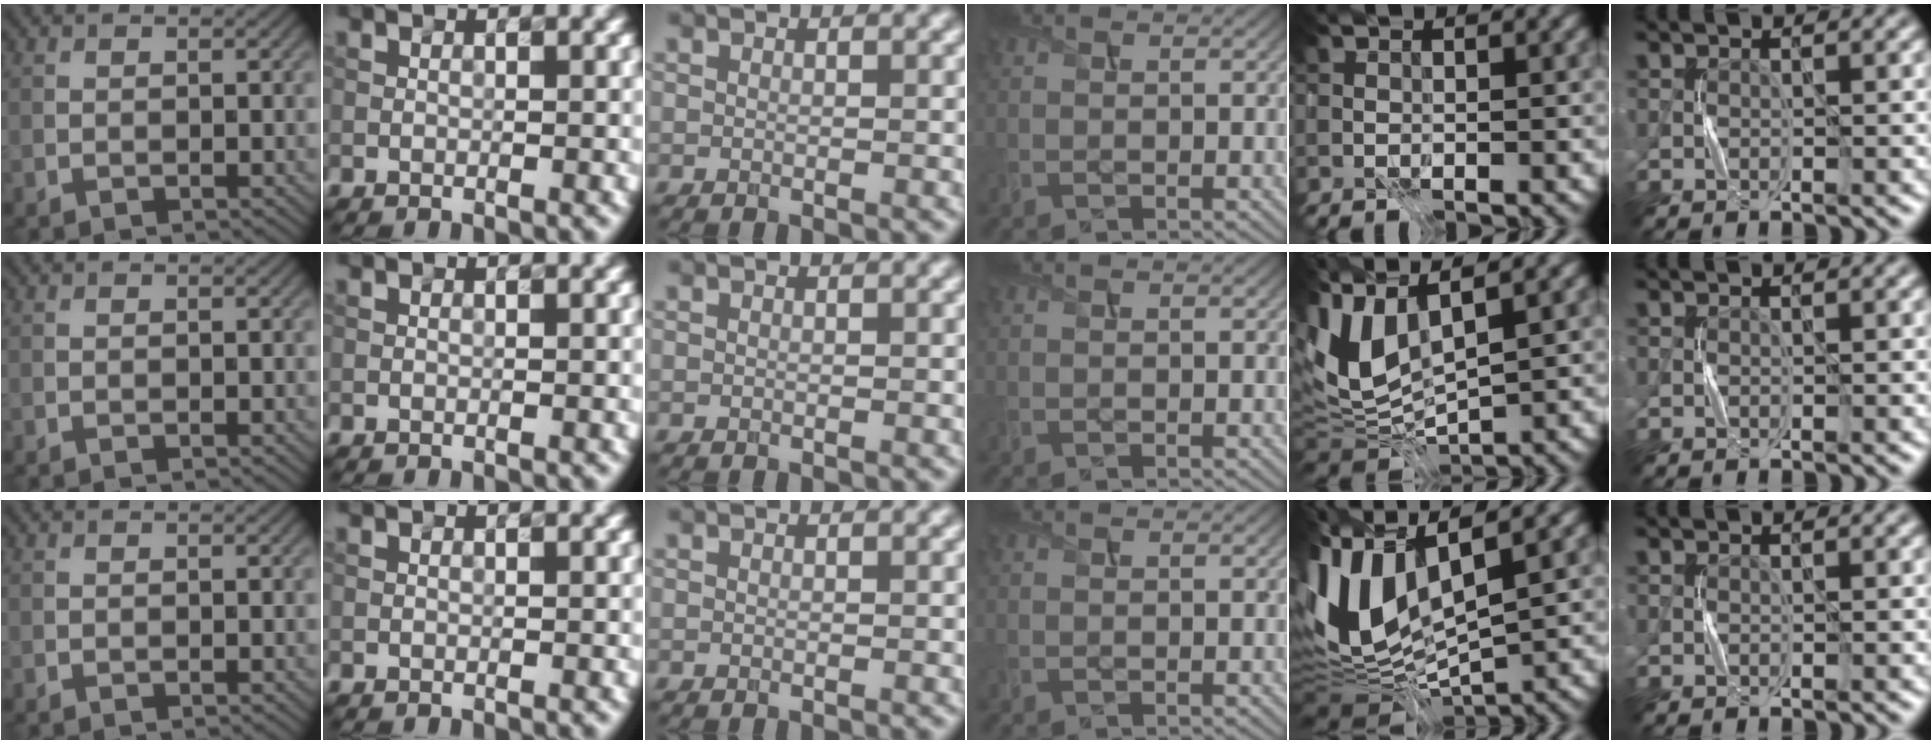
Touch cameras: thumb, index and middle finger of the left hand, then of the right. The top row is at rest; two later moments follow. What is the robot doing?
{"motion": "press", "object": "sticky note"}